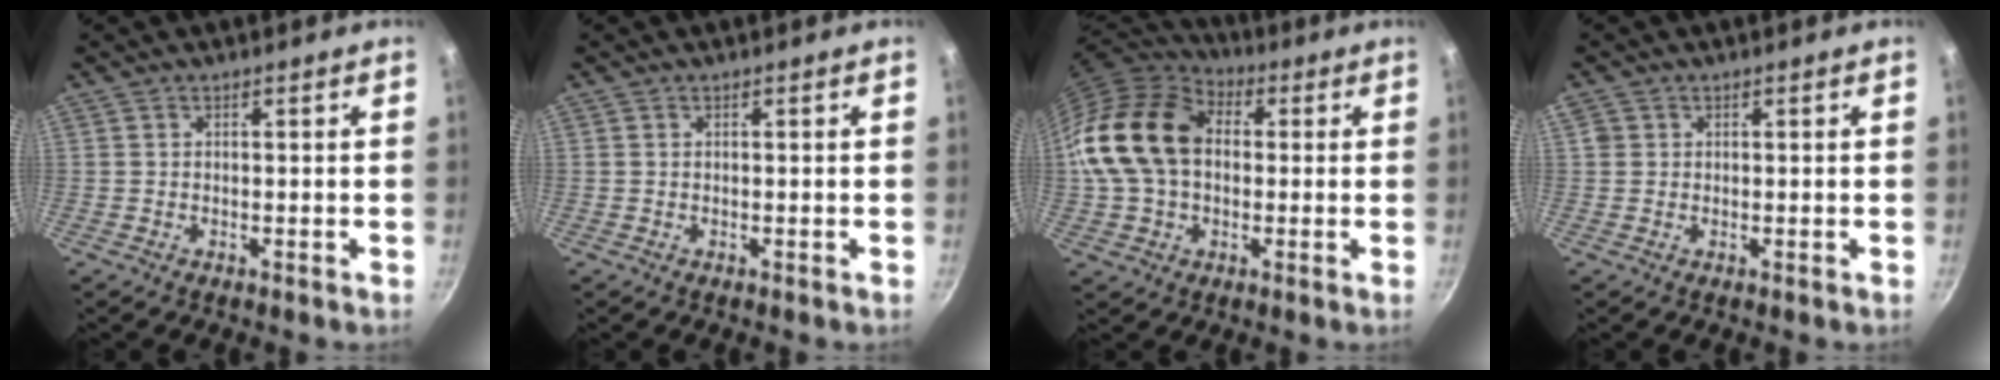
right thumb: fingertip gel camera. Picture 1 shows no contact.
{"total": 0.0}
{"total": 18.6, "force": [1.2, 13.5, 12.8], "torque": [-0.225, 0.034, 0.011]}
{"total": 1.4, "force": [0.4, 1.2, 0.5], "torque": [-0.009, 0.003, 0.005]}